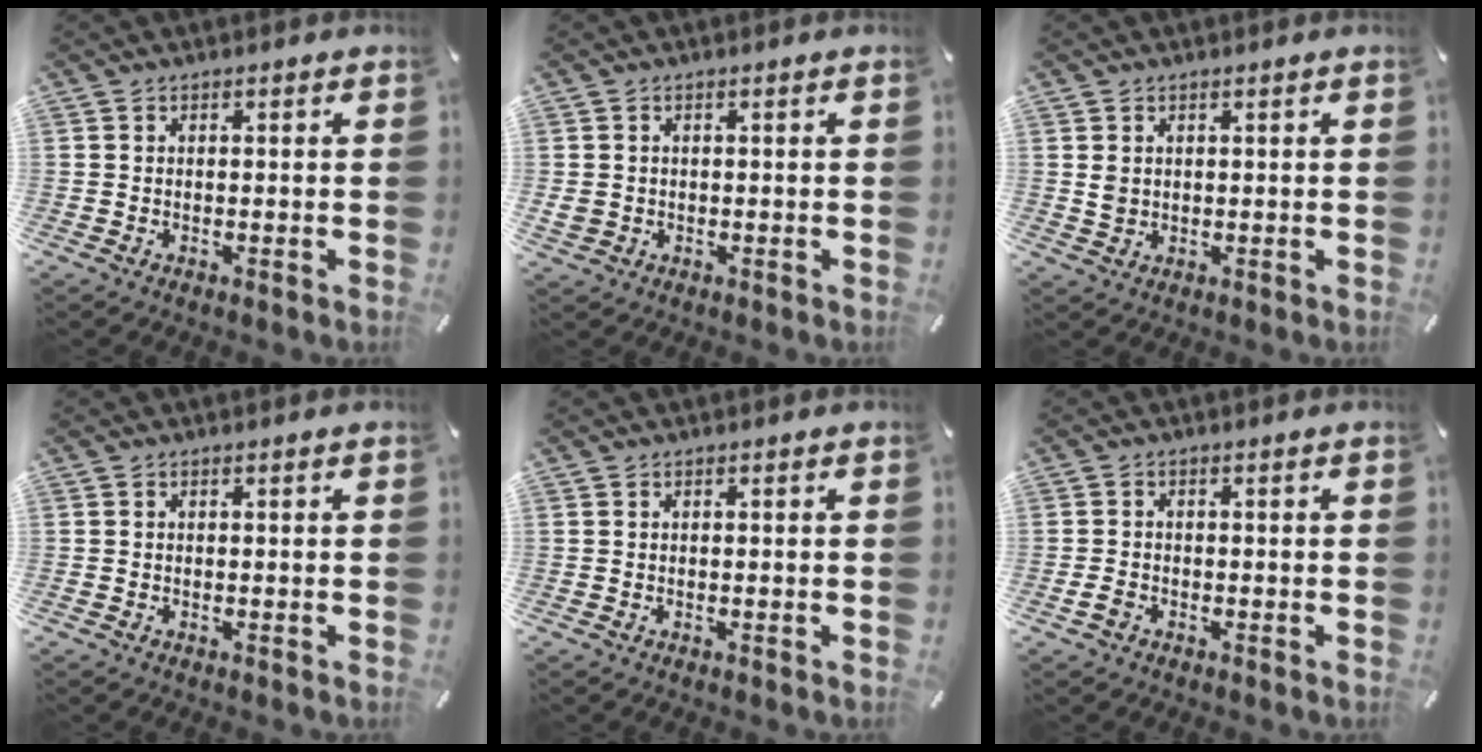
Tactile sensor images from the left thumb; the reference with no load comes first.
{"total": 2.1, "force": [0.0, 1.9, 0.8], "torque": [-0.016, 0.004, -0.001]}
{"total": 1.9, "force": [0.9, 1.5, 0.8], "torque": [-0.009, -0.001, 0.015]}
{"total": 0.0}
{"total": 0.0}
{"total": 2.0, "force": [-0.9, 1.3, 1.2], "torque": [-0.028, 0.000, -0.019]}